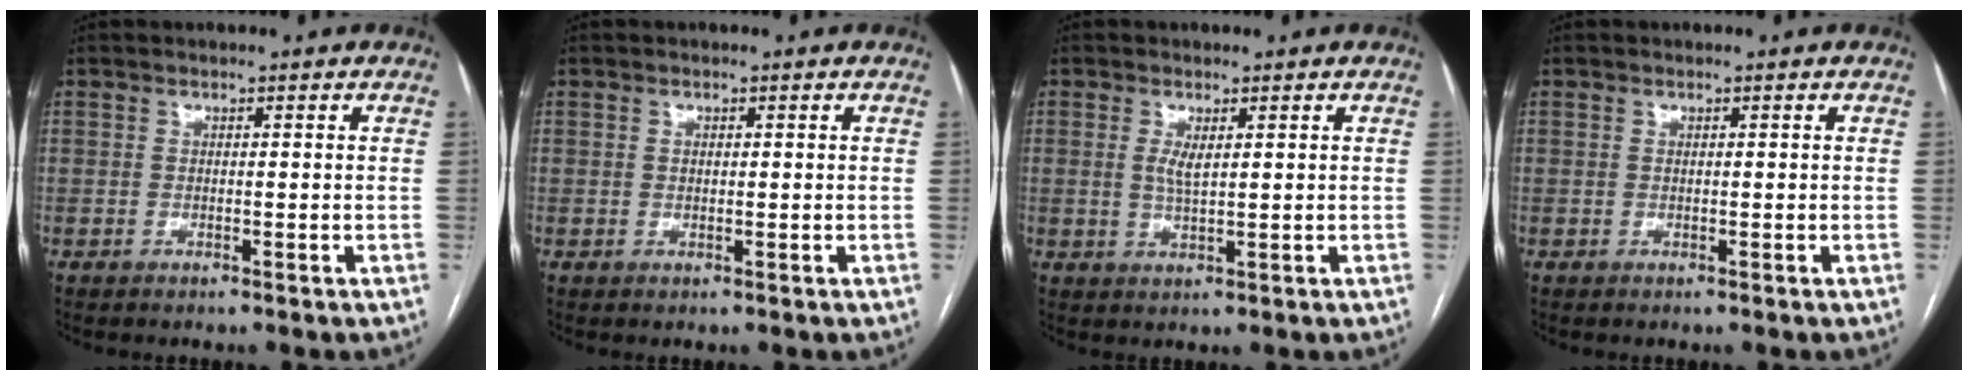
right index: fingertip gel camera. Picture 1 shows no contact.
{"total": 0.6, "force": [0.2, 0.4, 0.5], "torque": [-0.012, 0.000, 0.004]}
{"total": 2.6, "force": [0.7, 0.6, 2.4], "torque": [-0.052, -0.006, 0.017]}
{"total": 0.0}